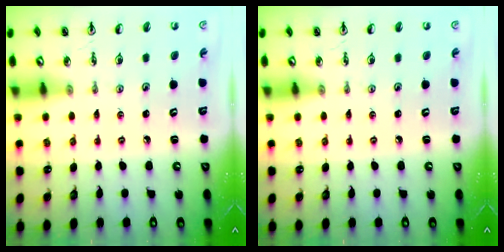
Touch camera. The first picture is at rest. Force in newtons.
{"total": 0.0}